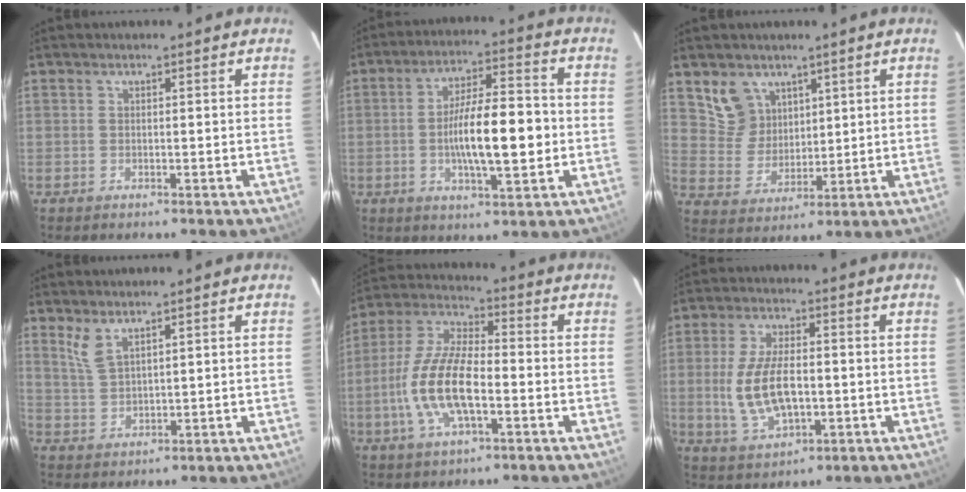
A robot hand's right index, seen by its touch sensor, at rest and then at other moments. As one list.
[{"total": 12.6, "force": [-1.6, 3.2, 12.0], "torque": [-0.211, 0.000, -0.024]}, {"total": 7.7, "force": [4.7, 5.8, 1.9], "torque": [-0.037, 0.013, 0.107]}, {"total": 4.0, "force": [2.9, 1.3, 2.5], "torque": [-0.053, -0.001, 0.064]}, {"total": 13.9, "force": [-3.7, 5.1, 12.4], "torque": [-0.261, -0.001, -0.074]}, {"total": 11.5, "force": [-1.2, 5.6, 10.0], "torque": [-0.205, -0.006, -0.012]}]